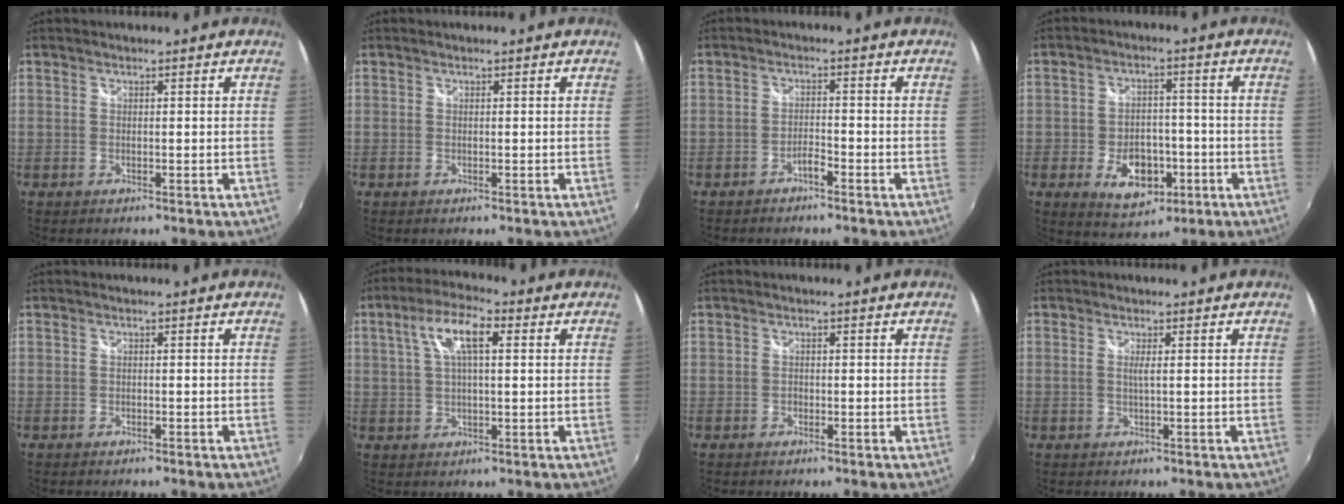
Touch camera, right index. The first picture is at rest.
{"total": 0.0}
{"total": 1.9, "force": [-1.7, 0.3, 0.9], "torque": [-0.019, 0.004, -0.031]}
{"total": 9.7, "force": [-3.9, 6.4, 6.2], "torque": [-0.119, 0.003, -0.049]}
{"total": 0.6, "force": [-0.5, 0.1, 0.2], "torque": [-0.004, -0.001, -0.008]}
{"total": 8.1, "force": [2.6, 2.6, 7.2], "torque": [-0.138, 0.019, 0.048]}
{"total": 0.7, "force": [-0.5, 0.5, 0.1], "torque": [-0.004, -0.001, -0.009]}
{"total": 1.2, "force": [0.1, -0.3, 1.1], "torque": [-0.022, -0.002, 0.001]}